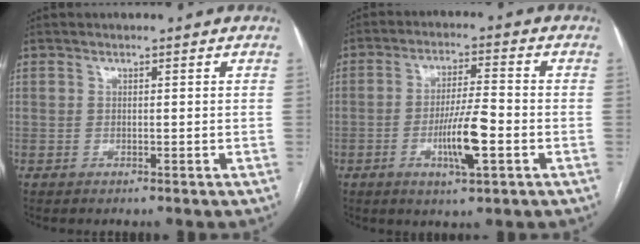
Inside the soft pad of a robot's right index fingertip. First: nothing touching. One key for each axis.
{"total": 8.2, "fx": -2.6, "fy": 0.8, "fz": 7.7, "tx": -0.141, "ty": -0.002, "tz": -0.045}